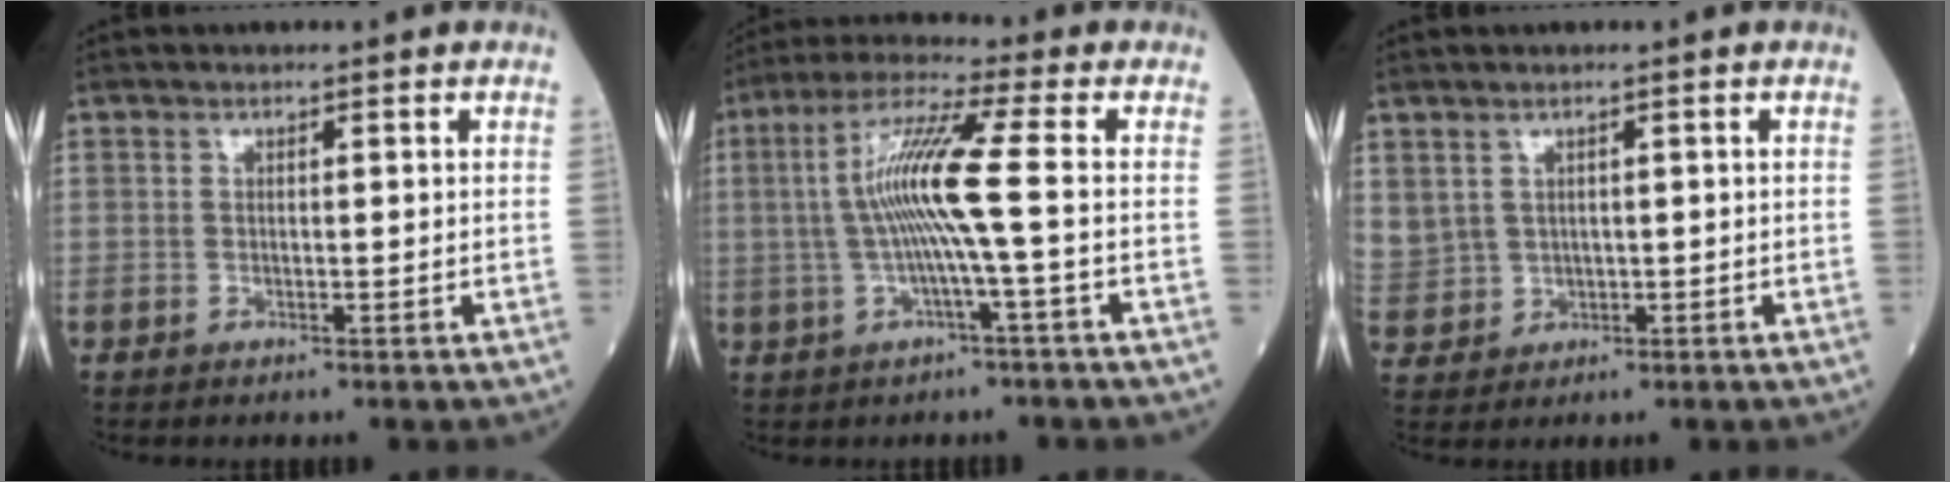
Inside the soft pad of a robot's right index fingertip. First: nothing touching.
{"total": 9.8, "force": [-0.3, -1.0, 9.8], "torque": [-0.195, 0.013, -0.007]}
{"total": 8.9, "force": [2.3, 8.0, 3.2], "torque": [-0.120, 0.019, 0.068]}